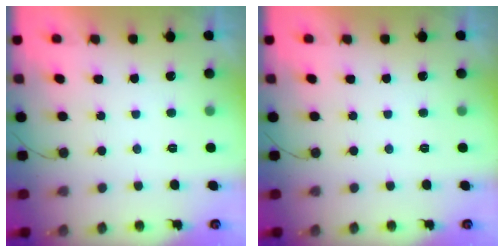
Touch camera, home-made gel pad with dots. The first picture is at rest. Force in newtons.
{"total": 0.0}